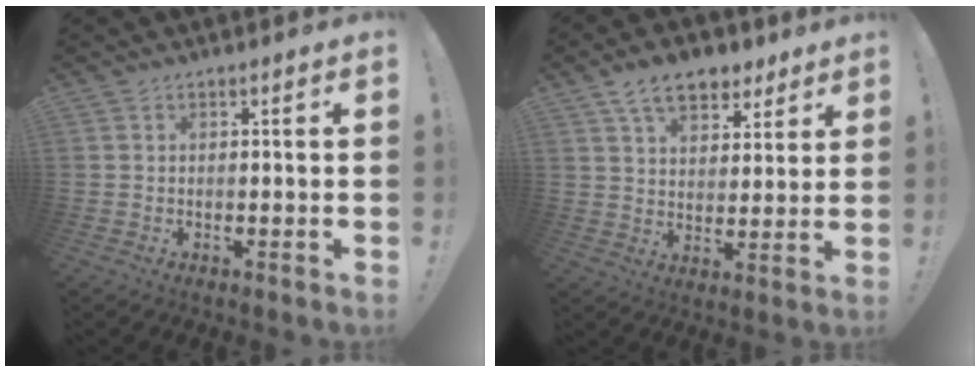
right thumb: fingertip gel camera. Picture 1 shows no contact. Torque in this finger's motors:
{"motor_torque": [0.57, 2.45, 0.56, 0.26, 0.02]}